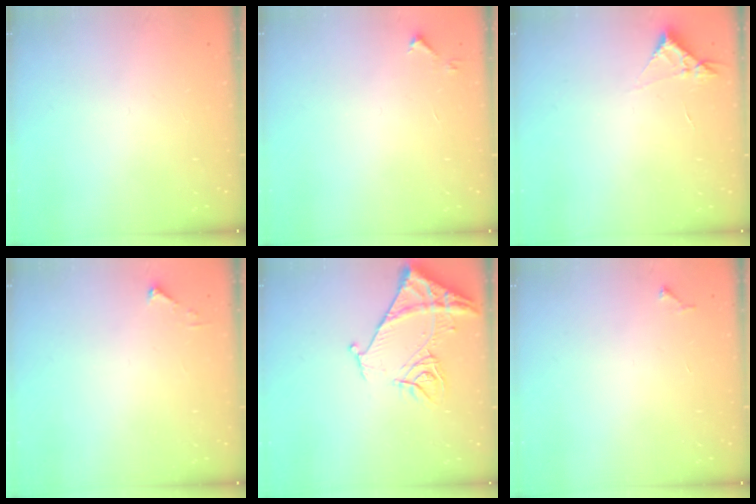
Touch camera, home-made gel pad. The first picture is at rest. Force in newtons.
{"total": 3.8, "press": 3.7, "slide": 0.6}
{"total": 3.1, "press": 3.1, "slide": 0.5}
{"total": 2.7, "press": 2.7, "slide": 0.3}
{"total": 11.7, "press": 11.6, "slide": 1.2}
{"total": 4.2, "press": 4.1, "slide": 0.4}